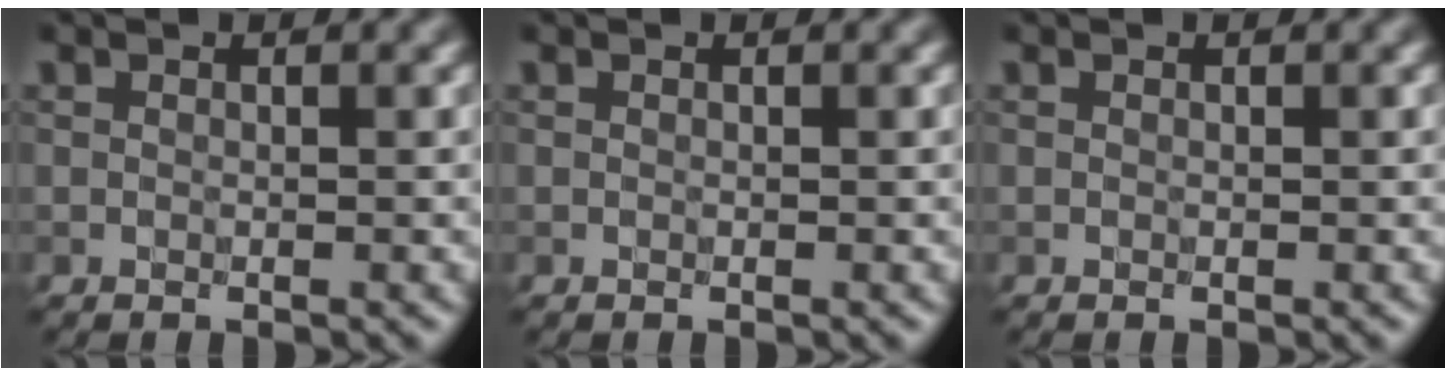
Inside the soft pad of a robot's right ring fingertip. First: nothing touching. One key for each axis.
{"total": 0.0}
{"total": 0.0}